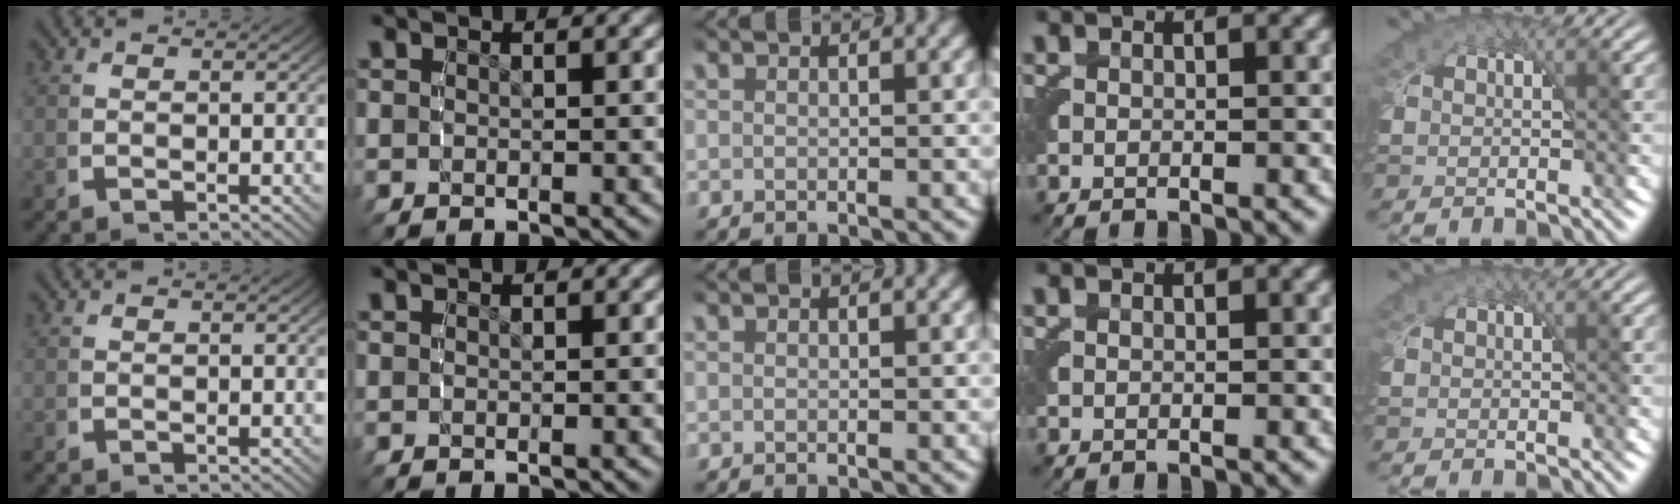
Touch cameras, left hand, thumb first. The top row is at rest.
{}